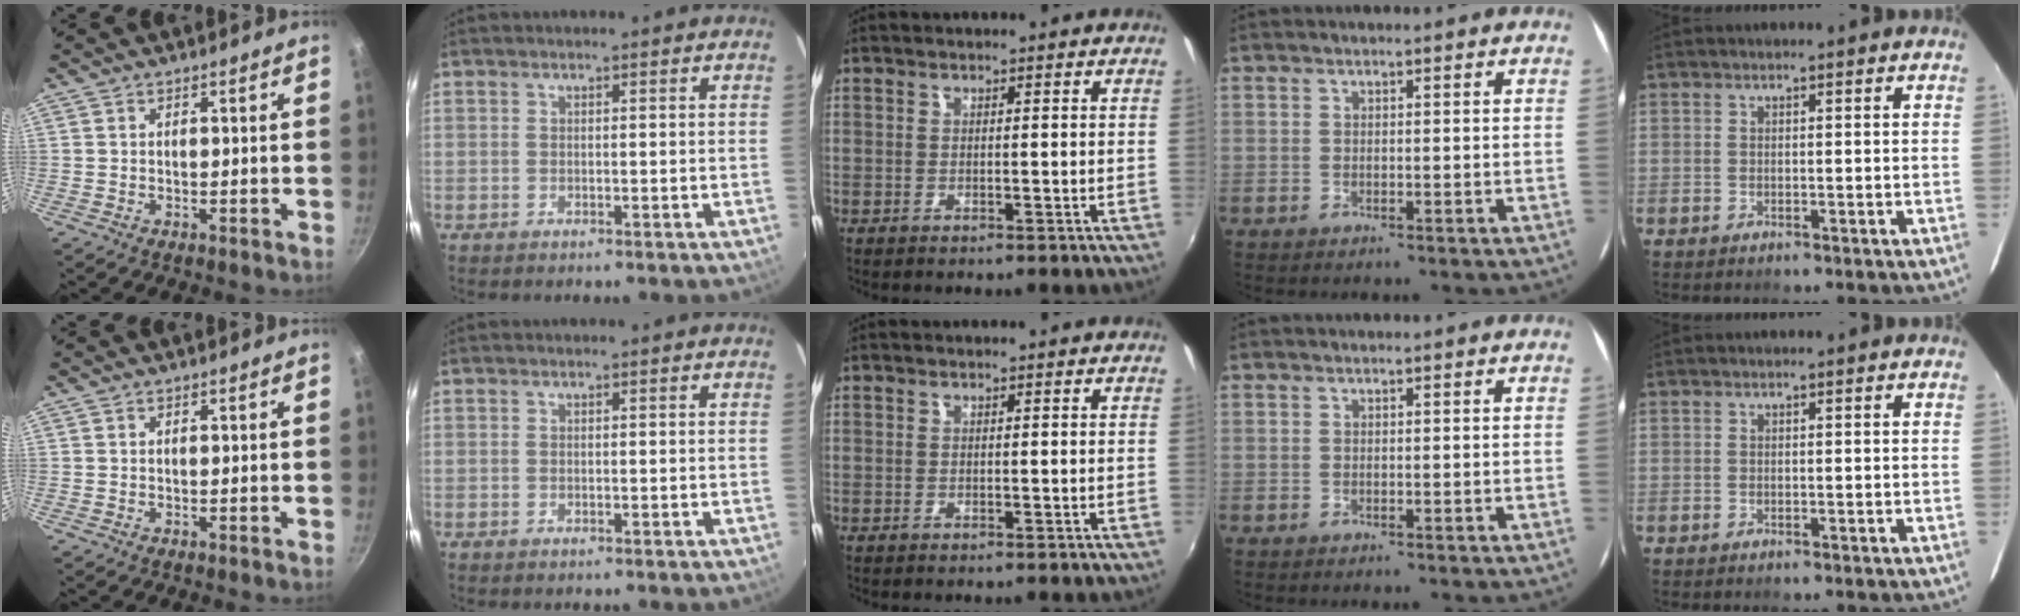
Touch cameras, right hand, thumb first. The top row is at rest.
{}